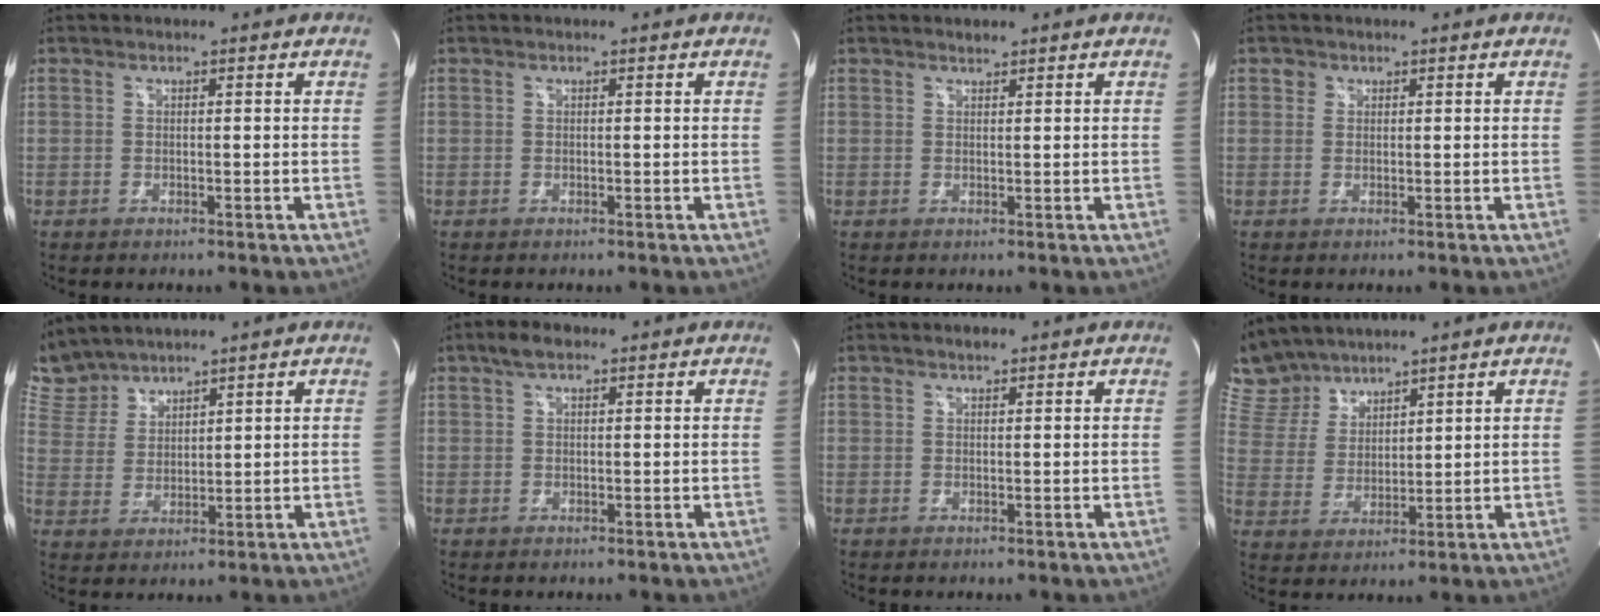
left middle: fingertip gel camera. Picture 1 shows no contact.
{"total": 0.0}
{"total": 0.8, "force": [0.8, 0.1, 0.1], "torque": [-0.010, -0.002, 0.014]}
{"total": 0.9, "force": [0.5, 0.8, 0.0], "torque": [0.009, -0.001, 0.004]}
{"total": 7.1, "force": [7.0, 1.5, 0.3], "torque": [-0.023, 0.013, 0.158]}
{"total": 2.8, "force": [1.8, 1.2, 1.9], "torque": [-0.041, 0.014, 0.033]}
{"total": 0.9, "force": [0.7, 0.3, 0.4], "torque": [-0.013, 0.002, 0.013]}
{"total": 8.7, "force": [8.3, 2.7, 0.7], "torque": [-0.030, 0.016, 0.183]}